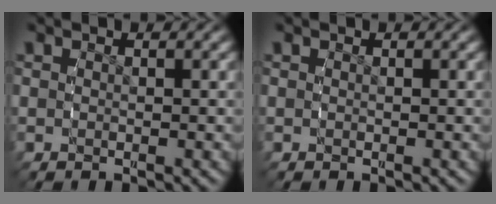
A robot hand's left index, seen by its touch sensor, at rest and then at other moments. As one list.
[{"total": 0.0}]